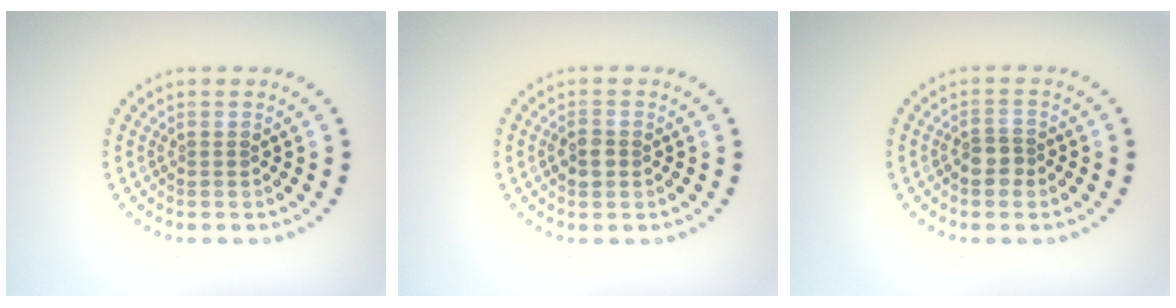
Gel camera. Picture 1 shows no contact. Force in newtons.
{"total": 1.6, "press": 1.5, "slide": 0.3}
{"total": 1.9, "press": 1.7, "slide": 0.8}